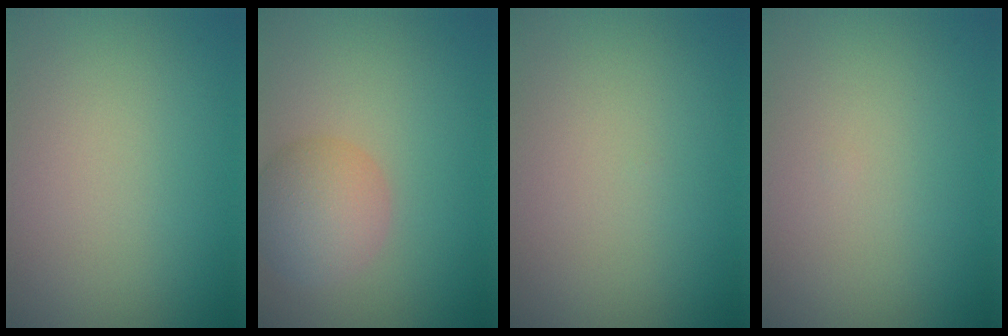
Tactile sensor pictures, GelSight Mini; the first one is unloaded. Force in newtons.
{"total": 4.4, "press": 4.4, "slide": 0.3}
{"total": 0.0}
{"total": 0.0}